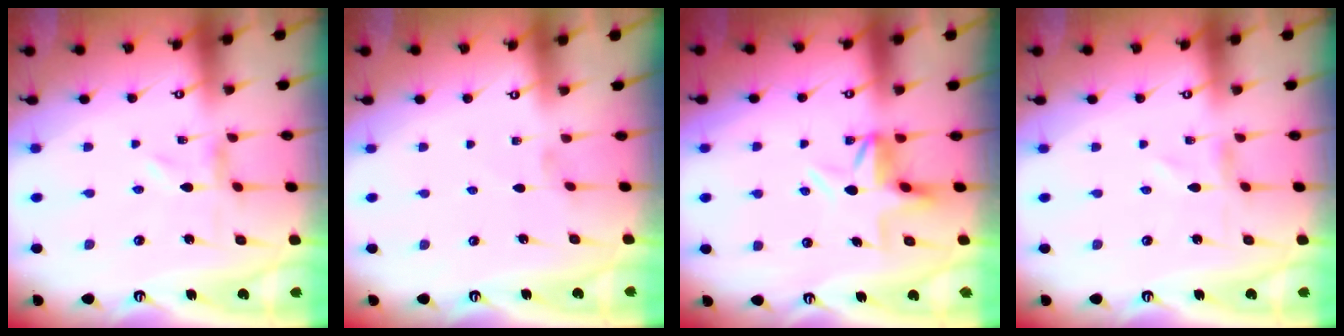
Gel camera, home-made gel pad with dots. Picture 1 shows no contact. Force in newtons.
{"total": 0.7, "press": 0.7, "slide": 0.2}
{"total": 6.6, "press": 6.3, "slide": 2.1}
{"total": 0.0}